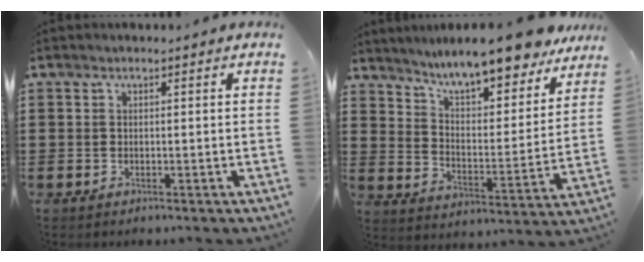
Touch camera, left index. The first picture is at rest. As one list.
[{"total": 10.0, "force": [9.1, -0.2, 4.0], "torque": [-0.096, -0.062, 0.154]}]